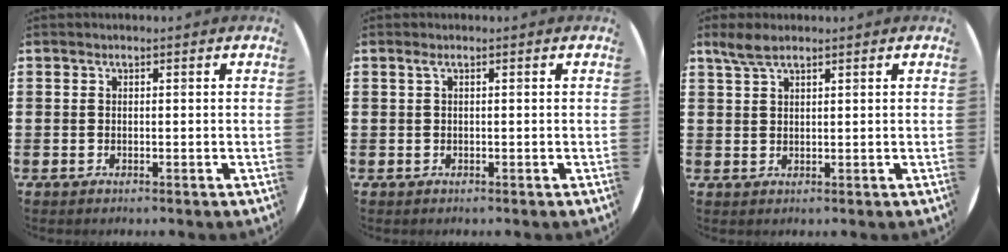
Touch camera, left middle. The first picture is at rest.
{"total": 0.5, "force": [0.0, -0.1, 0.5], "torque": [-0.007, -0.001, 0.000]}
{"total": 2.7, "force": [2.1, 0.6, 1.5], "torque": [-0.034, 0.004, 0.039]}